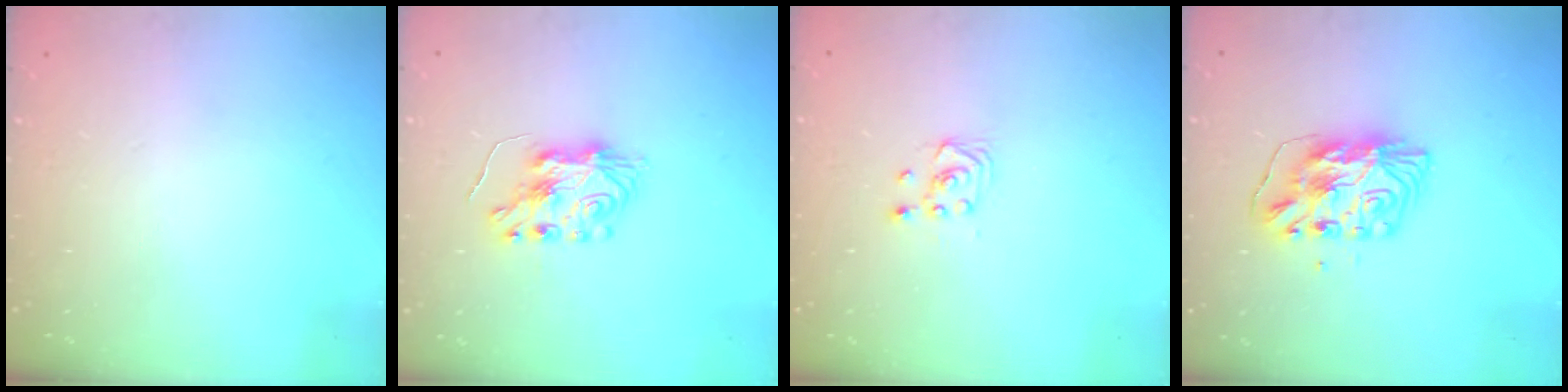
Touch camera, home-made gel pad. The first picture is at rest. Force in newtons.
{"total": 7.3, "press": 7.2, "slide": 0.6}
{"total": 2.6, "press": 2.4, "slide": 1.0}
{"total": 9.4, "press": 9.4, "slide": 0.8}